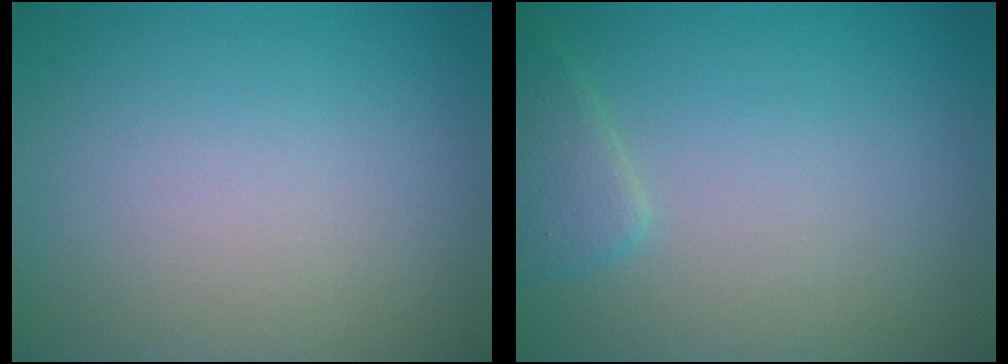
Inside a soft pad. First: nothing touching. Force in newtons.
{"total": 1.8, "press": 1.8, "slide": 0.1}